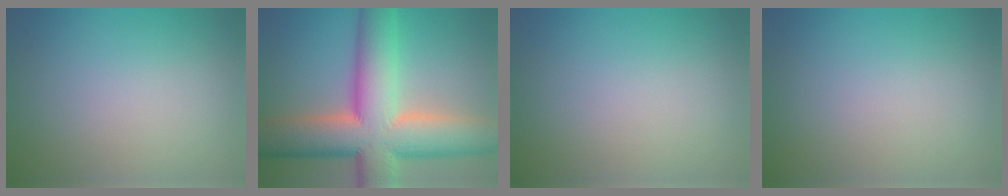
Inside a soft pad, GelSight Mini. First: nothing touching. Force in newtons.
{"total": 15.3, "press": 15.3, "slide": 0.8}
{"total": 0.0}
{"total": 0.0}